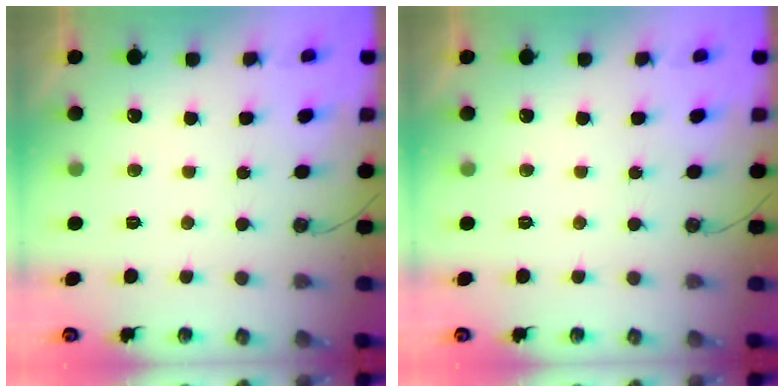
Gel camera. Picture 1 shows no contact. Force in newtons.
{"total": 0.0}